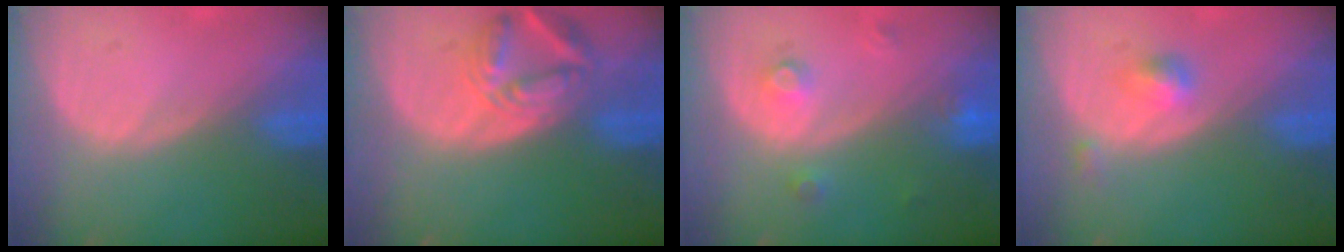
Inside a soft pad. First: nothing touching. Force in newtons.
{"total": 7.0, "press": 6.4, "slide": 2.8}
{"total": 3.4, "press": 3.0, "slide": 1.6}
{"total": 2.6, "press": 2.4, "slide": 1.1}